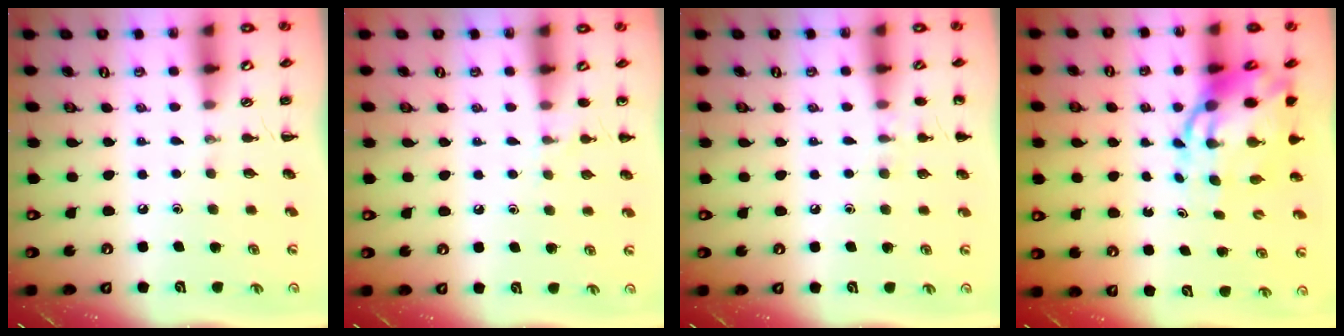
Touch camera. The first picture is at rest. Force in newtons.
{"total": 4.6, "press": 4.3, "slide": 1.5}
{"total": 6.3, "press": 6.0, "slide": 2.0}
{"total": 10.7, "press": 10.3, "slide": 2.9}